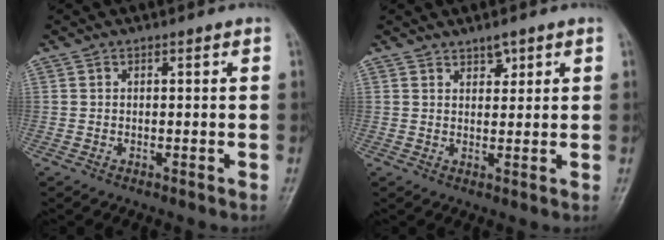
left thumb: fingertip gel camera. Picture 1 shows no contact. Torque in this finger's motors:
{"motor_torque": [-0.15, -0.05, -0.17, -0.15, 0.01]}